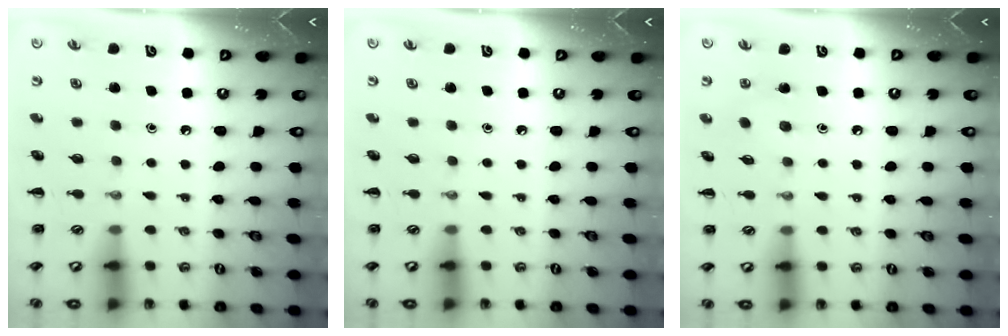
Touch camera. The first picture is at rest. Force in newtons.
{"total": 0.0}
{"total": 5.1, "press": 5.0, "slide": 1.2}